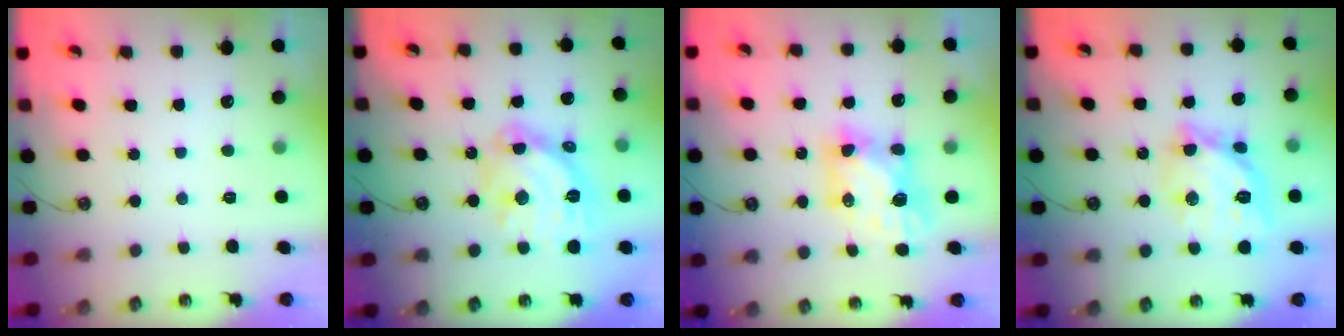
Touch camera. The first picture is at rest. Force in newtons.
{"total": 17.6, "press": 17.6, "slide": 1.6}
{"total": 7.6, "press": 7.6, "slide": 0.8}
{"total": 14.9, "press": 14.8, "slide": 1.4}